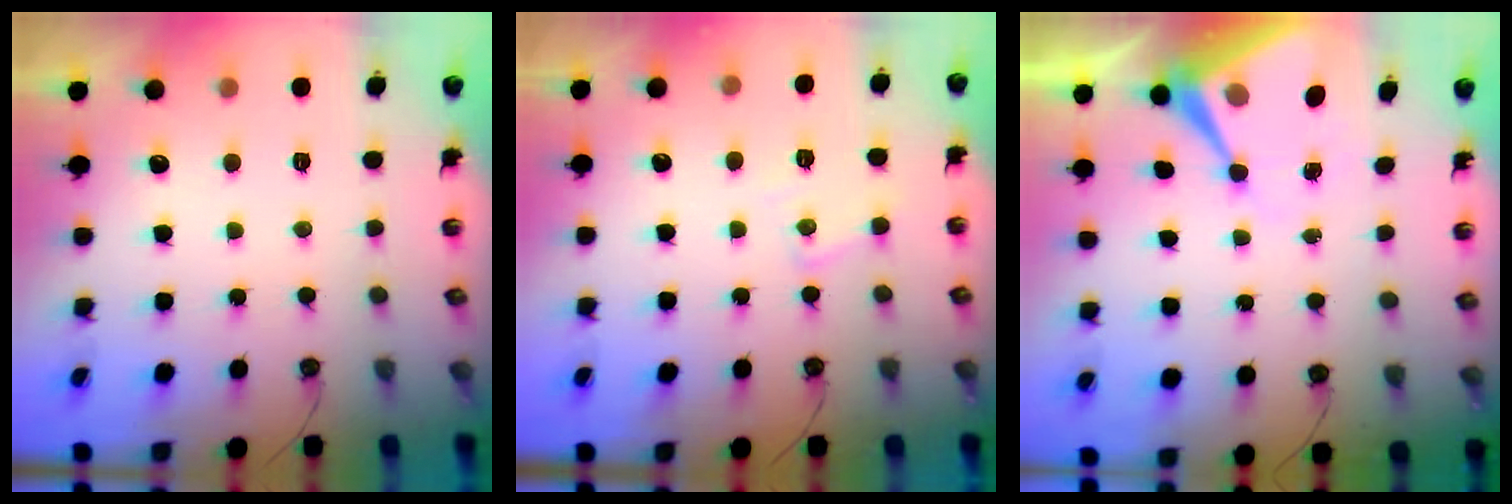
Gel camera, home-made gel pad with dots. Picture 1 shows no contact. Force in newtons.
{"total": 6.8, "press": 6.8, "slide": 0.5}
{"total": 9.1, "press": 9.1, "slide": 0.3}